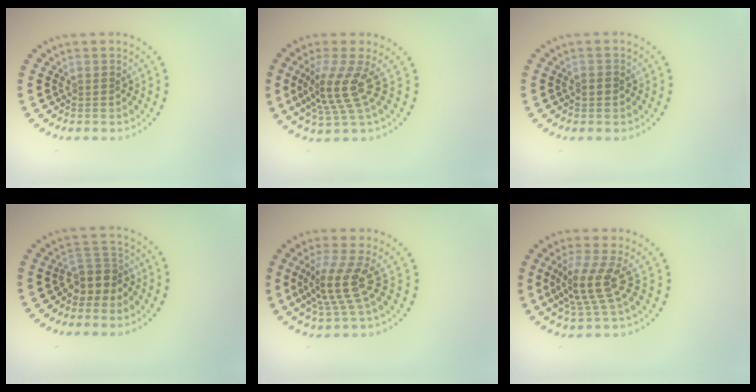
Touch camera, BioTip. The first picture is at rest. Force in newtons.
{"total": 3.7, "press": 2.7, "slide": 2.6}
{"total": 1.1, "press": 1.1, "slide": 0.1}
{"total": 2.8, "press": 2.3, "slide": 1.6}
{"total": 3.9, "press": 2.9, "slide": 2.6}
{"total": 3.5, "press": 2.6, "slide": 2.3}